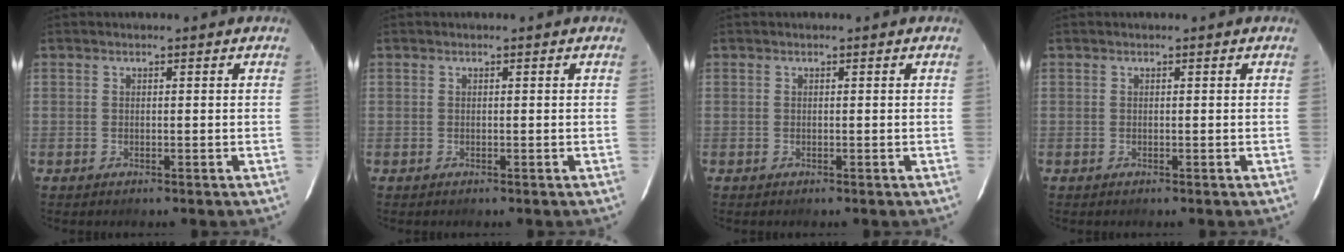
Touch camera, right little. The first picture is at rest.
{"total": 0.0}
{"total": 0.0}
{"total": 0.0}